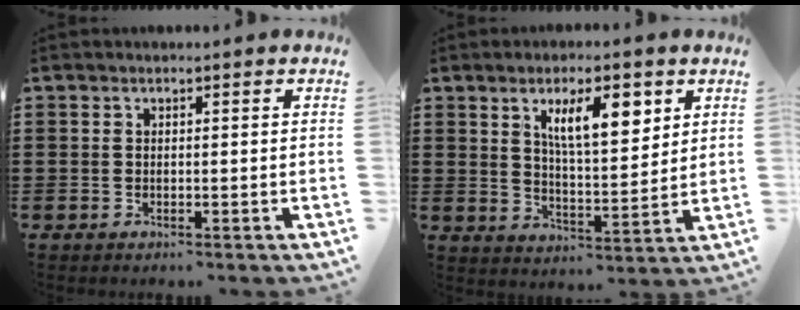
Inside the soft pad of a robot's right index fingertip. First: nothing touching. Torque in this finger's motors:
{"motor_torque": [0.44, -0.05, 0.38, 0.14]}